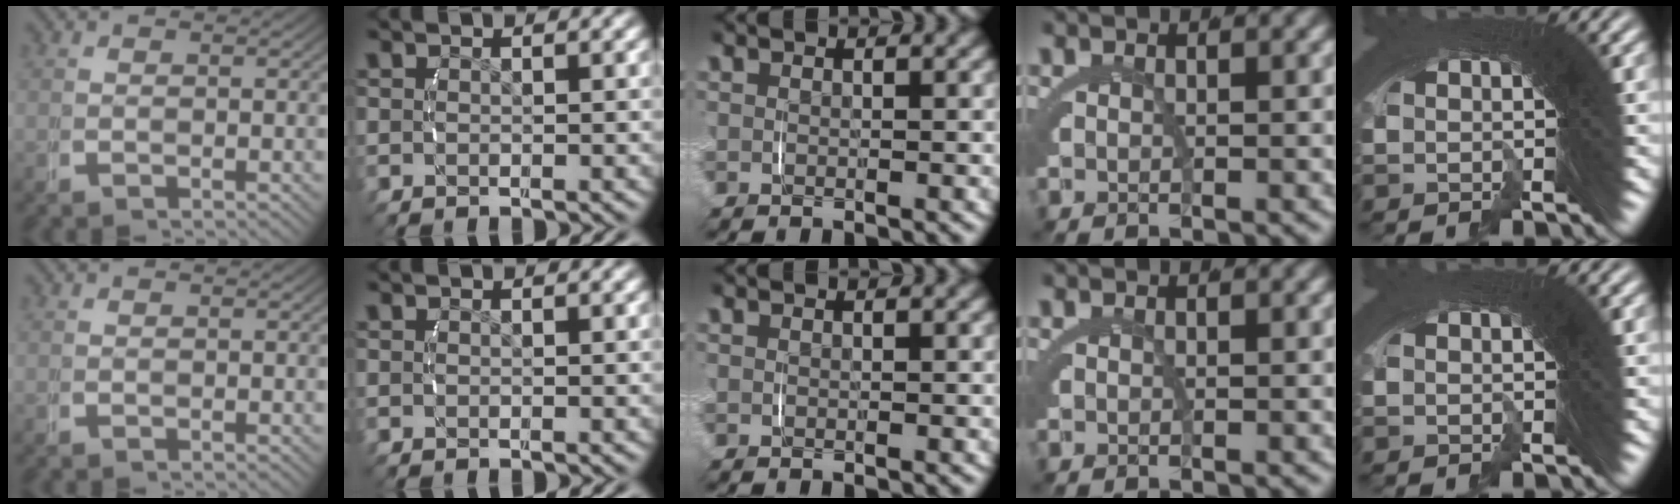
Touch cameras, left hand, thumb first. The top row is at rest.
{}